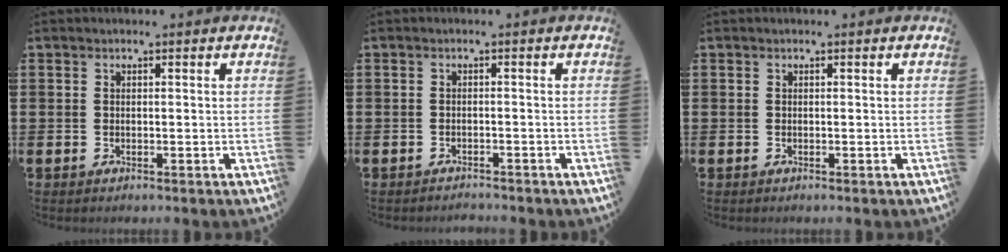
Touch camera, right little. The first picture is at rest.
{"total": 1.0, "force": [-1.0, 0.0, -0.1], "torque": [-0.001, 0.002, -0.021]}
{"total": 0.0}